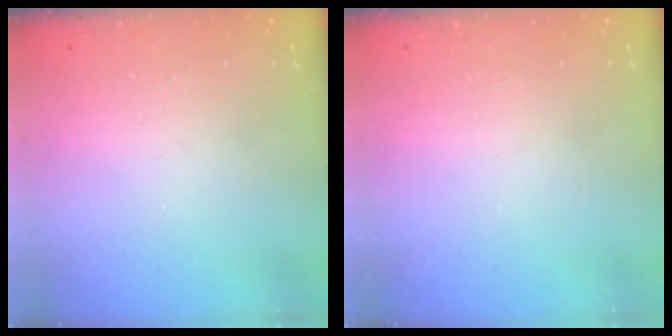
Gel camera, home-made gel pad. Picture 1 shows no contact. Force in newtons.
{"total": 0.0}